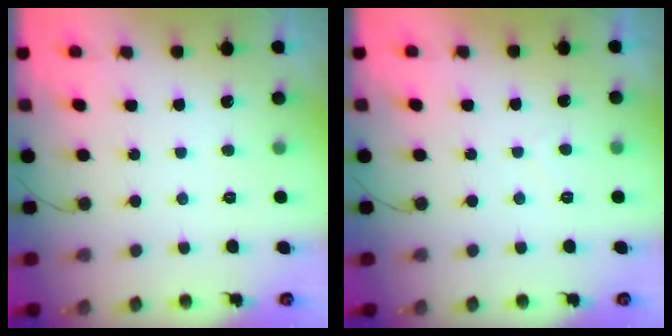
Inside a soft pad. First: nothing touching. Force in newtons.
{"total": 0.8, "press": 0.7, "slide": 0.3}